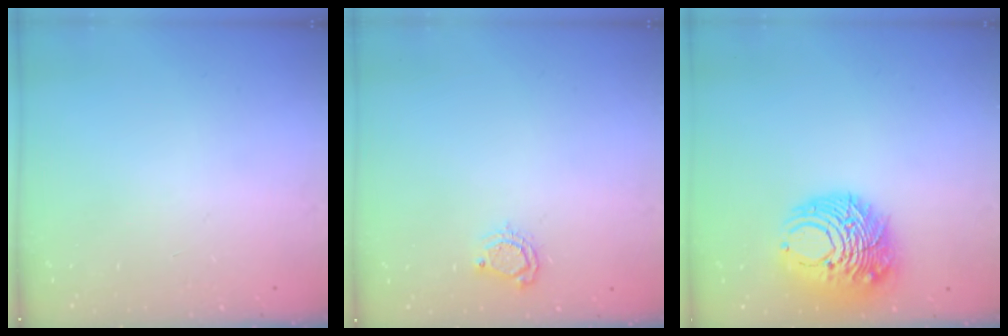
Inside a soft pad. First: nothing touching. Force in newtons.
{"total": 5.5, "press": 5.5, "slide": 0.6}
{"total": 14.3, "press": 14.2, "slide": 0.5}